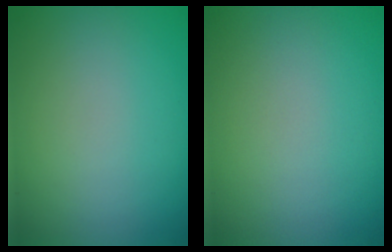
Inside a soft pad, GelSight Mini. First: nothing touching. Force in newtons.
{"total": 0.0}